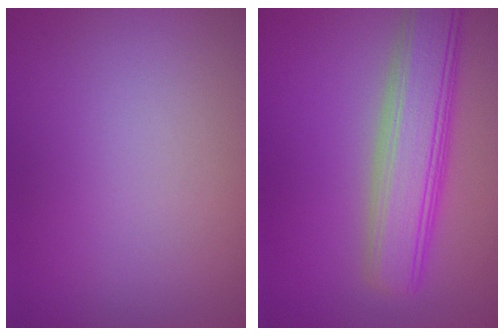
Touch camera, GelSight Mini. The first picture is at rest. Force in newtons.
{"total": 6.4, "press": 6.4, "slide": 0.4}